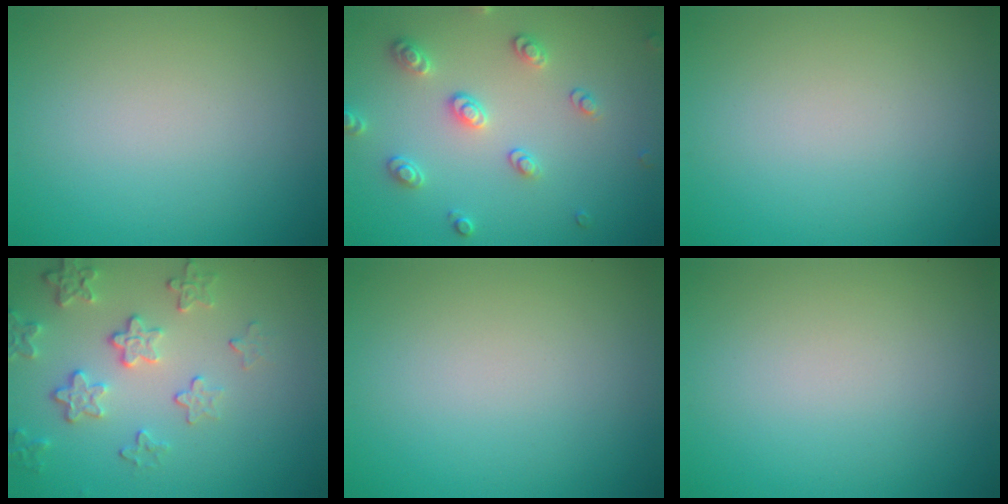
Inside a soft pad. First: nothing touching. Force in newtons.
{"total": 2.8, "press": 2.8, "slide": 0.2}
{"total": 0.0}
{"total": 4.1, "press": 3.2, "slide": 2.5}
{"total": 0.0}
{"total": 0.0}